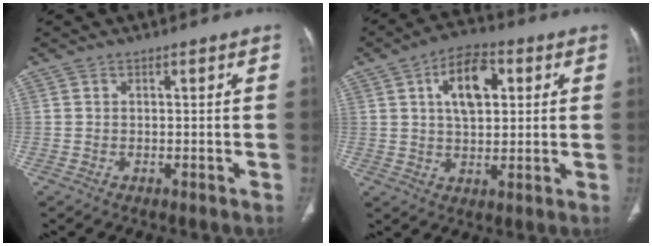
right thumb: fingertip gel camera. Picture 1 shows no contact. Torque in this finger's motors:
{"motor_torque": [-0.88, 2.32, 0.01, 0.02, 0.09]}